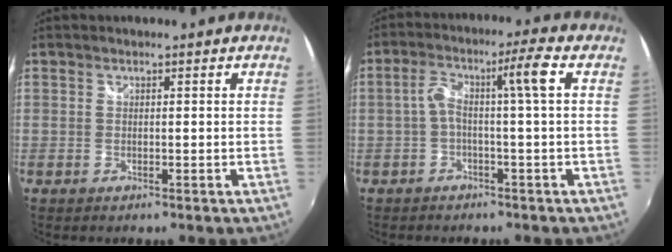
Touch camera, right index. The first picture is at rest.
{"total": 5.8, "force": [-0.6, -0.7, 5.7], "torque": [-0.115, 0.011, -0.007]}